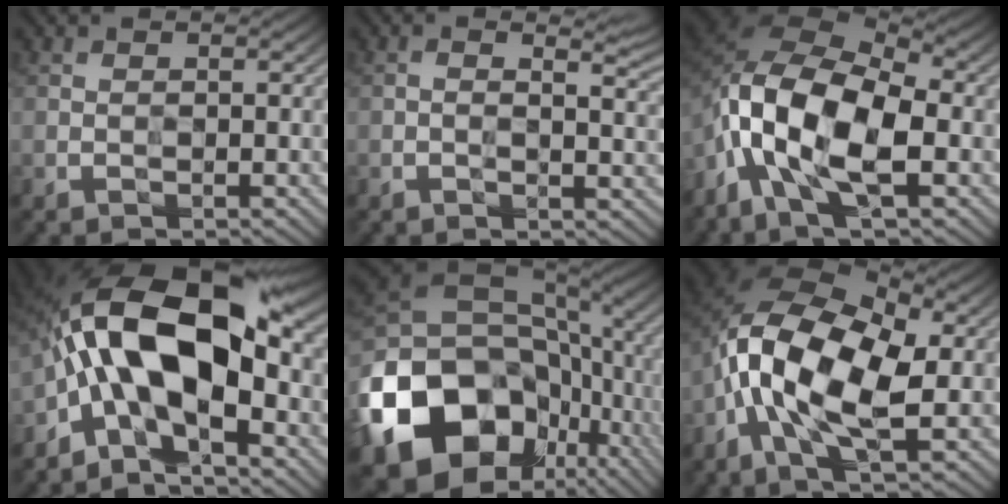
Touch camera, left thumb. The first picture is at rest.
{"total": 3.0, "force": [1.3, 0.4, 2.6], "torque": [-0.047, 0.006, 0.015]}
{"total": 13.4, "force": [-4.3, 6.4, 10.9], "torque": [-0.256, -0.012, -0.088]}
{"total": 15.4, "force": [-1.7, 6.8, 13.7], "torque": [-0.243, 0.032, -0.042]}
{"total": 19.7, "force": [-5.7, 14.7, 11.7], "torque": [-0.318, -0.025, -0.103]}
{"total": 14.4, "force": [-2.0, 7.3, 12.2], "torque": [-0.271, 0.003, -0.050]}